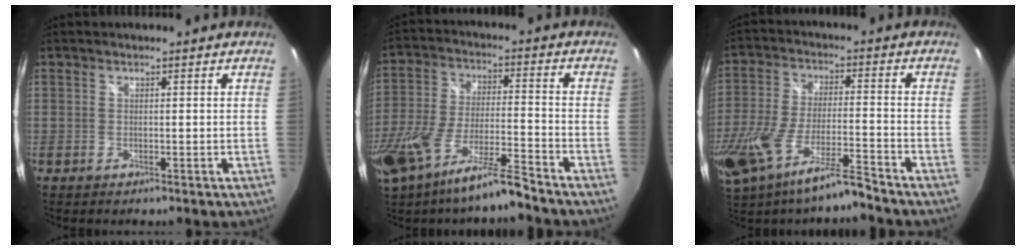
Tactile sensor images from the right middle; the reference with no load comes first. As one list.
[{"total": 14.5, "force": [-11.0, 1.3, 9.4], "torque": [-0.201, -0.028, -0.197]}, {"total": 15.3, "force": [-11.1, 2.2, 10.3], "torque": [-0.226, -0.035, -0.202]}]